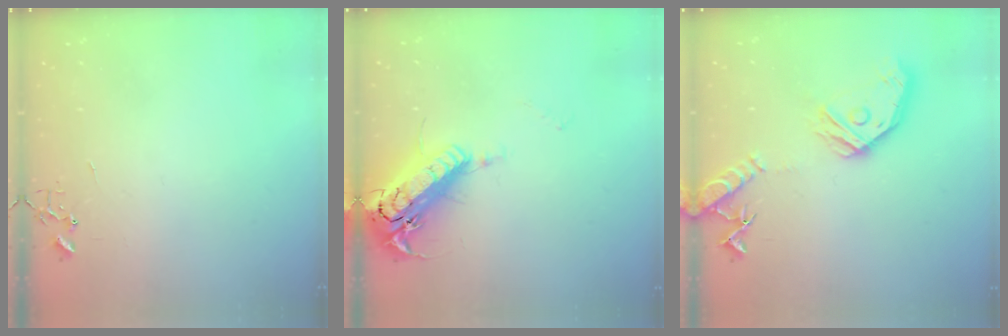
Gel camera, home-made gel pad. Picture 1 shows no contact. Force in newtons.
{"total": 21.3, "press": 20.9, "slide": 4.0}
{"total": 17.1, "press": 16.9, "slide": 2.2}